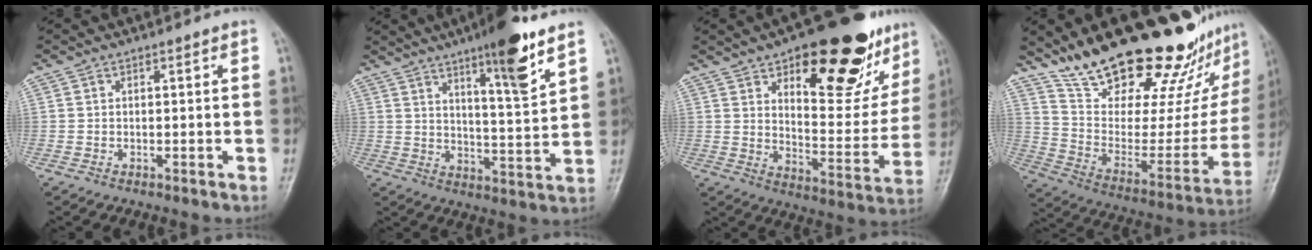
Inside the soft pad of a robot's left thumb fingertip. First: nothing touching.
{"total": 12.6, "force": [8.0, 1.9, 9.6], "torque": [-0.135, -0.051, 0.124]}
{"total": 25.4, "force": [14.5, 10.5, 17.9], "torque": [-0.186, -0.055, 0.210]}
{"total": 32.2, "force": [23.8, 10.2, 19.2], "torque": [-0.259, -0.104, 0.363]}